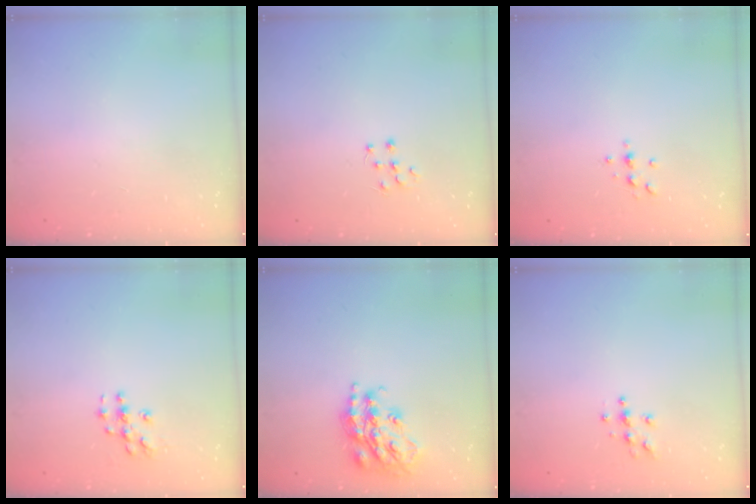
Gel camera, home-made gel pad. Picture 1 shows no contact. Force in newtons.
{"total": 6.2, "press": 6.2, "slide": 0.4}
{"total": 3.1, "press": 3.1, "slide": 0.5}
{"total": 5.4, "press": 5.4, "slide": 0.5}
{"total": 17.5, "press": 17.5, "slide": 1.0}
{"total": 4.0, "press": 3.9, "slide": 0.4}